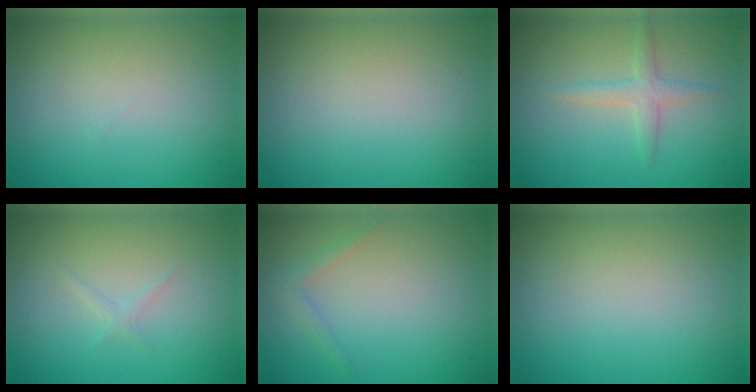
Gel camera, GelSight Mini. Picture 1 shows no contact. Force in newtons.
{"total": 0.0}
{"total": 2.0, "press": 2.0, "slide": 0.2}
{"total": 0.7, "press": 0.7, "slide": 0.0}
{"total": 1.1, "press": 1.1, "slide": 0.1}
{"total": 0.0}